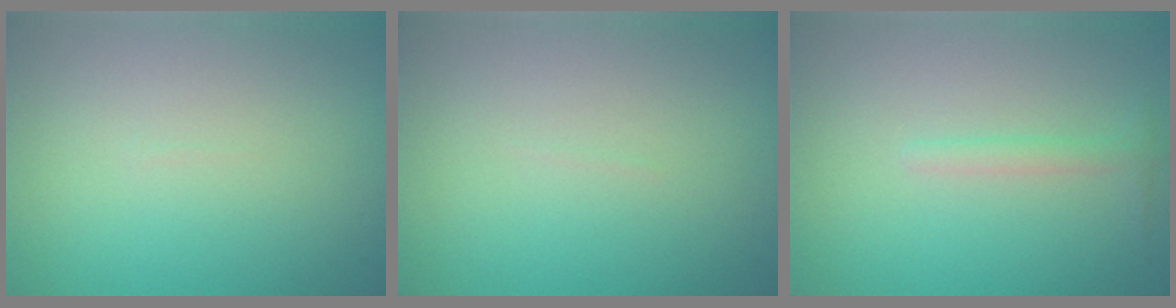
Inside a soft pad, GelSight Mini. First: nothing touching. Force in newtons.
{"total": 0.0}
{"total": 1.1, "press": 1.1, "slide": 0.0}